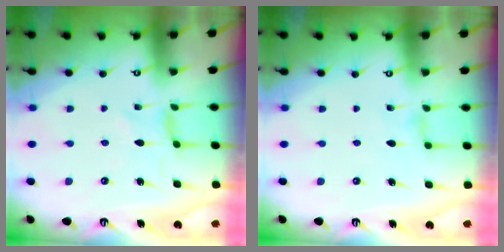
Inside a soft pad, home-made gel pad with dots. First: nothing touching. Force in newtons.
{"total": 1.4, "press": 1.3, "slide": 0.3}